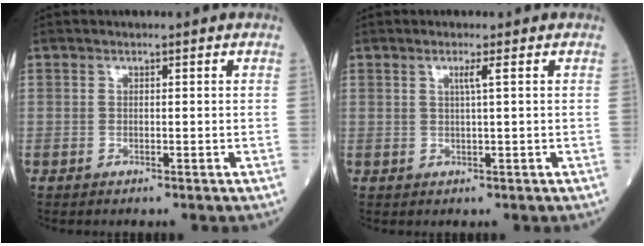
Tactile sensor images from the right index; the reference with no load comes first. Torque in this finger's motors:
{"motor_torque": [0.18, 0.13, 0.19, 0.05]}